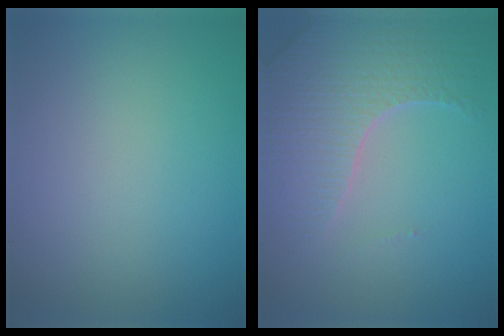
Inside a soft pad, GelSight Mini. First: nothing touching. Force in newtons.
{"total": 4.4, "press": 4.3, "slide": 1.1}